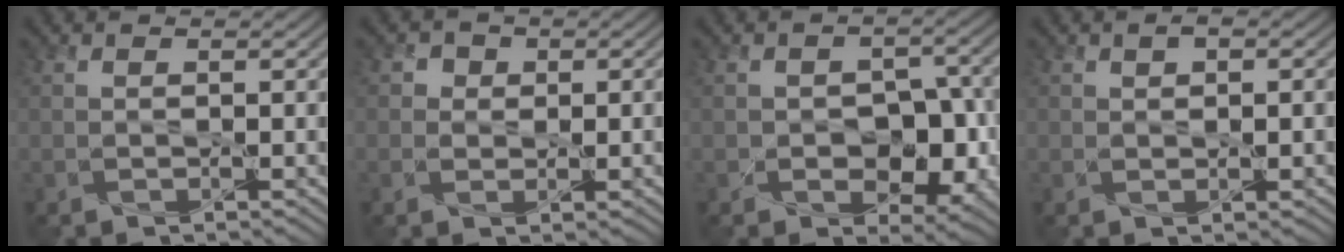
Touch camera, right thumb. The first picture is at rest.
{"total": 2.0, "force": [0.4, 1.9, 0.5], "torque": [-0.004, -0.003, 0.004]}
{"total": 6.2, "force": [-1.6, 4.5, 3.9], "torque": [-0.062, -0.016, -0.022]}
{"total": 1.8, "force": [0.6, 1.0, 1.4], "torque": [-0.024, 0.001, 0.012]}